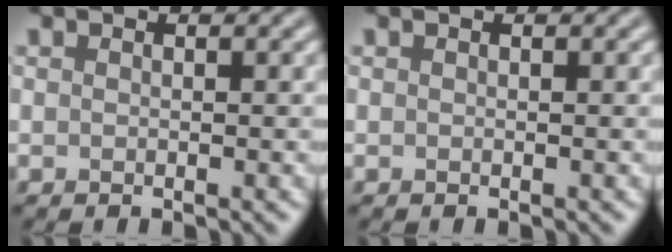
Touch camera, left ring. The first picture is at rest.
{"total": 0.0}